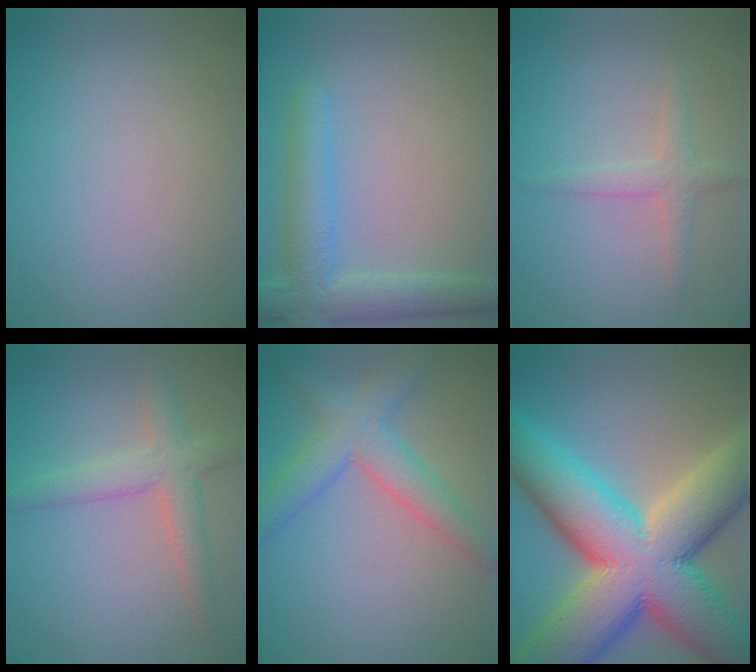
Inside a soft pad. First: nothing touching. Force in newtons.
{"total": 4.5, "press": 4.5, "slide": 0.4}
{"total": 1.7, "press": 1.7, "slide": 0.0}
{"total": 3.3, "press": 3.3, "slide": 0.2}
{"total": 3.5, "press": 3.5, "slide": 0.2}
{"total": 17.1, "press": 17.1, "slide": 0.7}